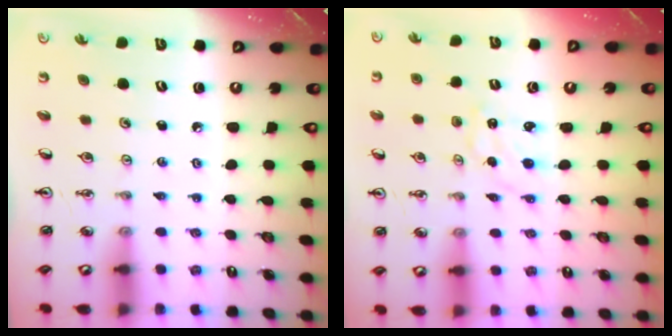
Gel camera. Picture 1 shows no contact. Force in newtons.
{"total": 0.7, "press": 0.6, "slide": 0.3}